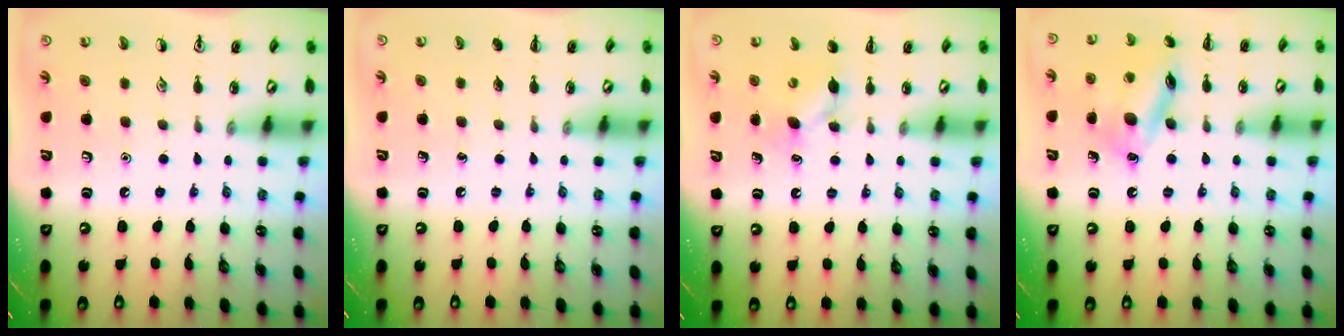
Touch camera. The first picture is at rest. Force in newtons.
{"total": 0.0}
{"total": 4.7, "press": 4.5, "slide": 1.3}
{"total": 14.4, "press": 14.3, "slide": 1.2}